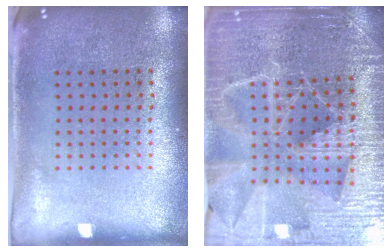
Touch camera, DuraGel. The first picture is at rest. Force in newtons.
{"total": 4.9, "press": 4.5, "slide": 2.0}